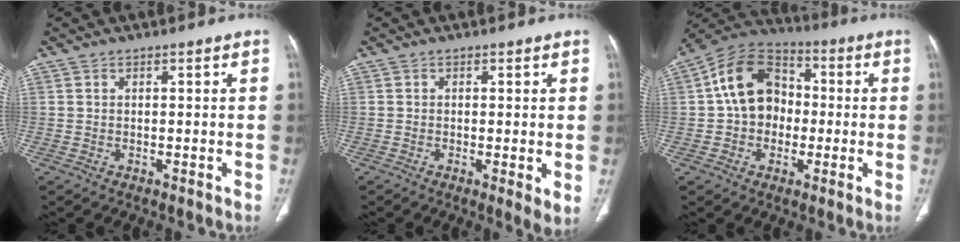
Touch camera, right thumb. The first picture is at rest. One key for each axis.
{"total": 3.4, "fx": -0.2, "fy": 0.8, "fz": 3.3, "tx": -0.056, "ty": -0.015, "tz": -0.007}
{"total": 13.8, "fx": 0.2, "fy": 10.8, "fz": 8.5, "tx": -0.113, "ty": 0.034, "tz": -0.009}